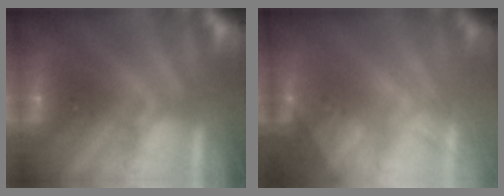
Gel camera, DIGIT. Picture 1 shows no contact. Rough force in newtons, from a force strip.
{"total": 2.9}